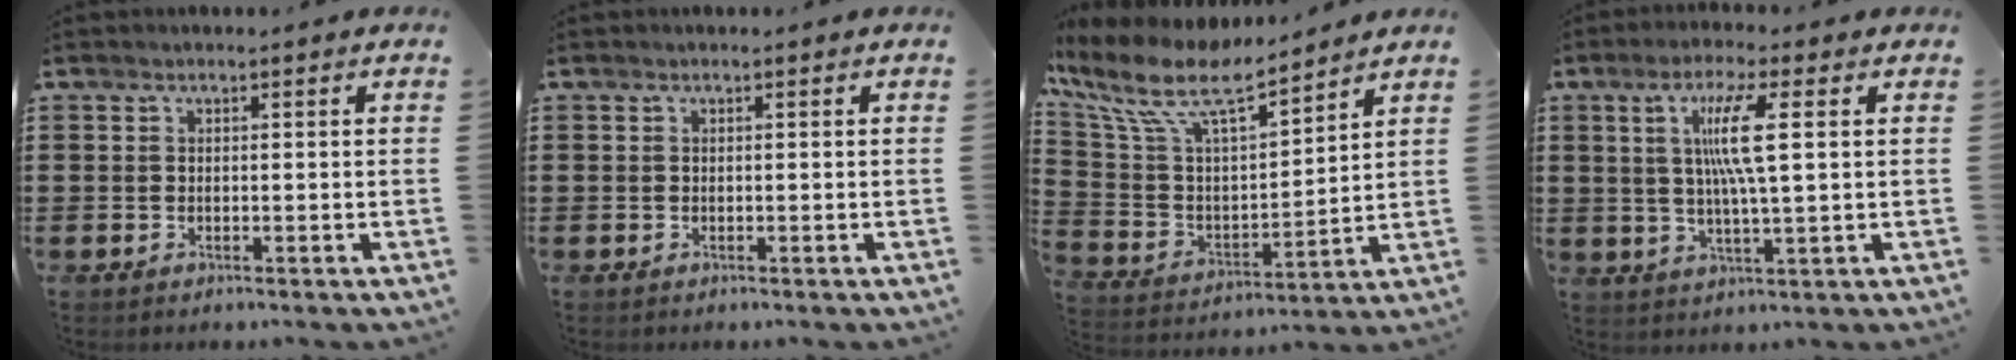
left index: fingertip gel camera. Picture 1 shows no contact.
{"total": 0.0}
{"total": 10.9, "force": [7.9, 3.2, 6.8], "torque": [-0.170, -0.040, 0.133]}
{"total": 7.8, "force": [2.0, 0.8, 7.5], "torque": [-0.156, -0.002, 0.026]}